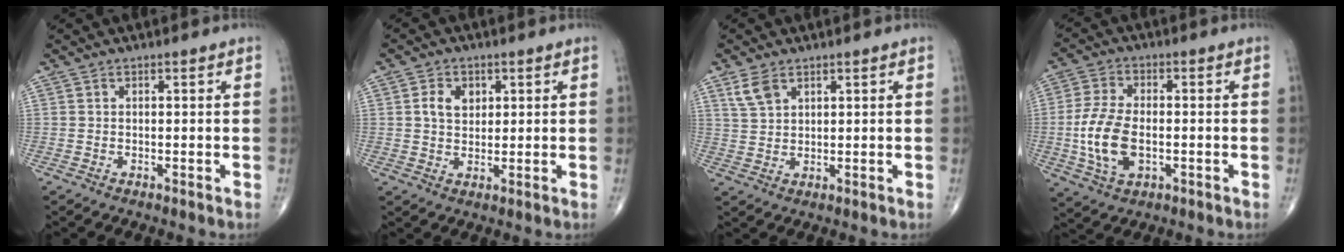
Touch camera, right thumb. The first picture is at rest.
{"total": 4.8, "force": [1.4, 3.5, 2.9], "torque": [-0.036, -0.003, 0.024]}
{"total": 4.1, "force": [2.5, 2.3, 2.3], "torque": [-0.044, -0.005, 0.058]}
{"total": 10.7, "force": [-1.7, 6.0, 8.7], "torque": [-0.179, 0.005, -0.030]}